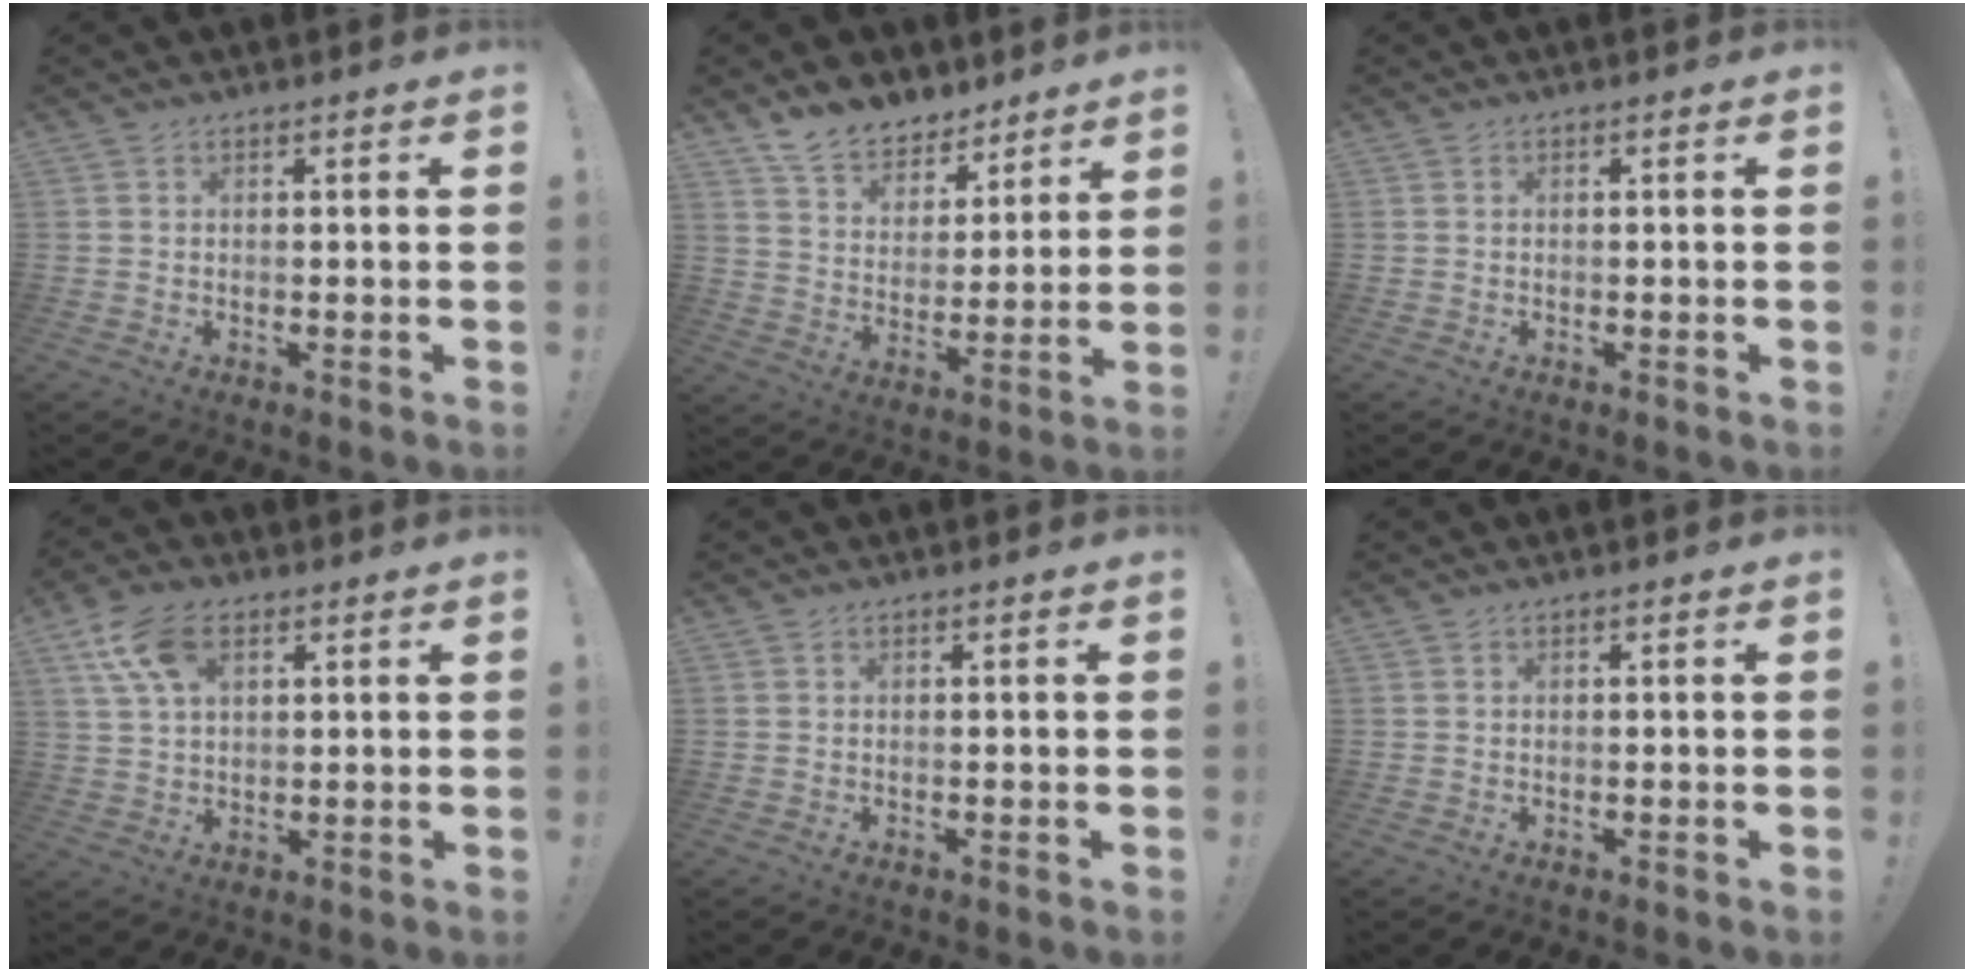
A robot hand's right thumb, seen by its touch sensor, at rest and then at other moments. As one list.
[{"total": 11.1, "force": [9.4, 5.4, 2.1], "torque": [-0.050, -0.073, 0.184]}, {"total": 0.0}, {"total": 11.1, "force": [5.0, 6.2, 7.7], "torque": [-0.136, -0.009, 0.096]}, {"total": 0.0}, {"total": 0.0}]